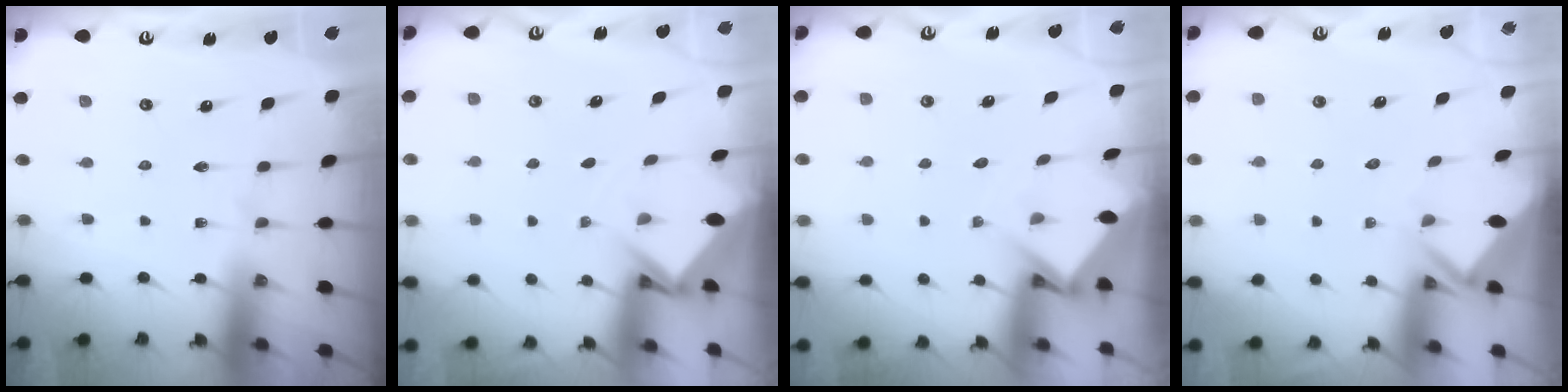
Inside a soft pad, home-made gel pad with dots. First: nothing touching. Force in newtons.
{"total": 2.9, "press": 2.9, "slide": 0.2}
{"total": 3.7, "press": 3.7, "slide": 0.3}
{"total": 2.9, "press": 2.9, "slide": 0.2}